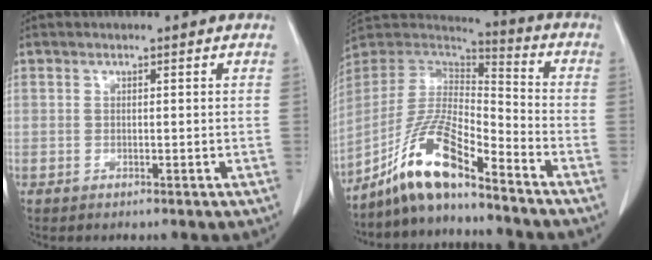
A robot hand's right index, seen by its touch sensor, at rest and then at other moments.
{"total": 12.6, "force": [-9.2, 1.7, 8.5], "torque": [-0.177, 0.007, -0.173]}